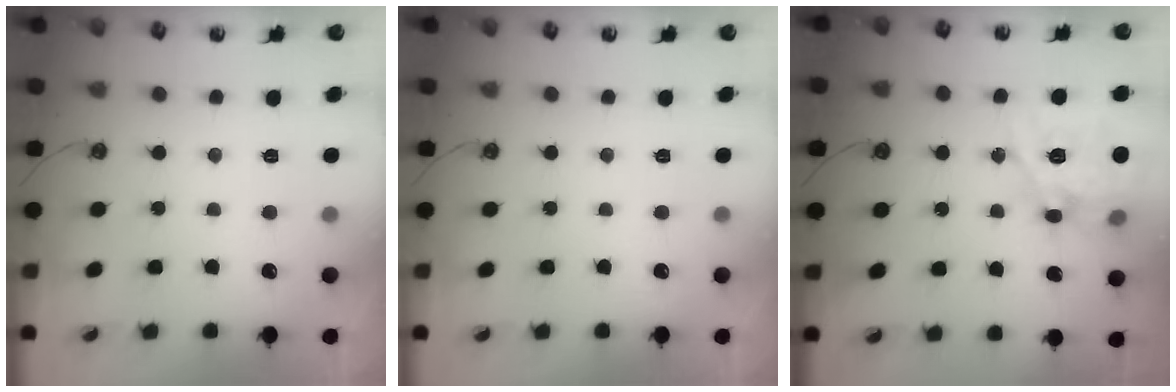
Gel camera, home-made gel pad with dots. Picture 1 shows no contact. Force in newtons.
{"total": 0.0}
{"total": 18.0, "press": 17.9, "slide": 1.7}